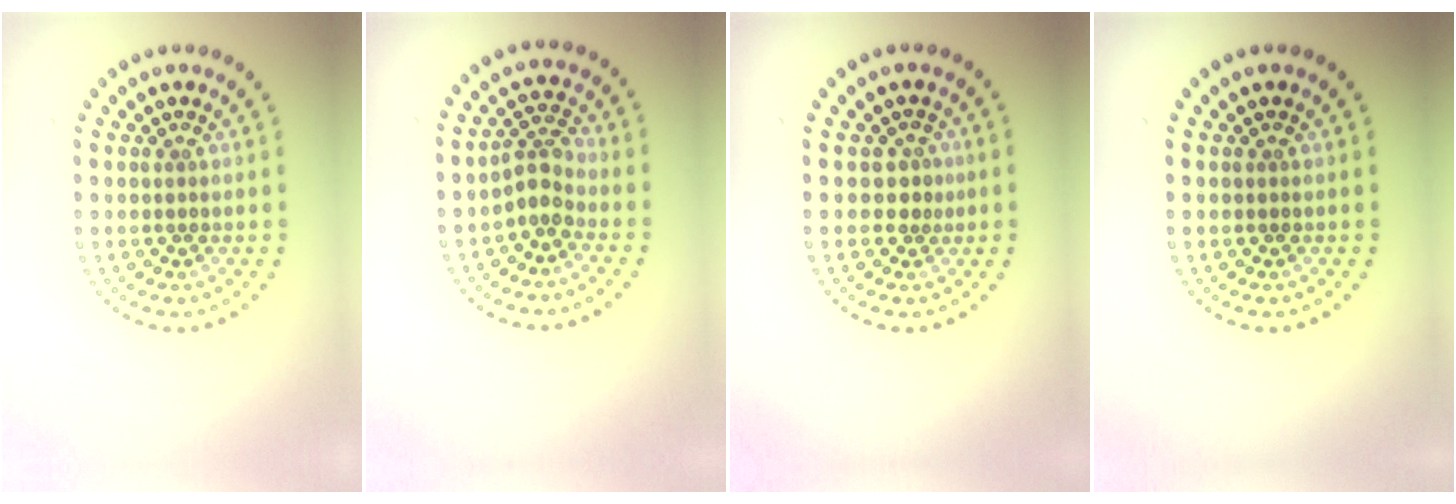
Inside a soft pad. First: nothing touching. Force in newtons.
{"total": 2.3, "press": 1.7, "slide": 1.6}
{"total": 1.2, "press": 0.7, "slide": 1.0}
{"total": 0.0}